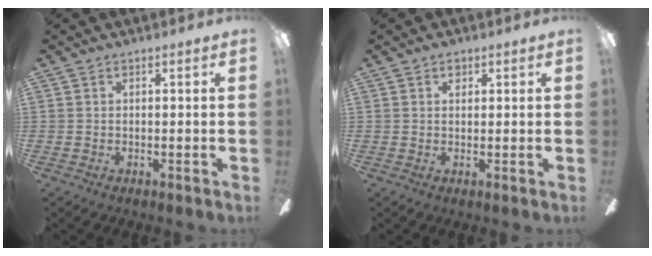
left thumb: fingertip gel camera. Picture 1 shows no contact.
{"total": 1.6, "force": [1.0, 1.1, 0.8], "torque": [0.000, -0.004, 0.014]}